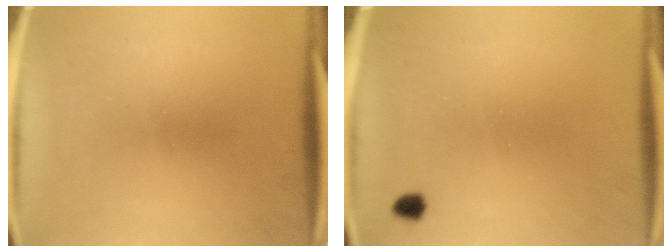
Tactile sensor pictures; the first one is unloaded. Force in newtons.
{"total": 1.4}